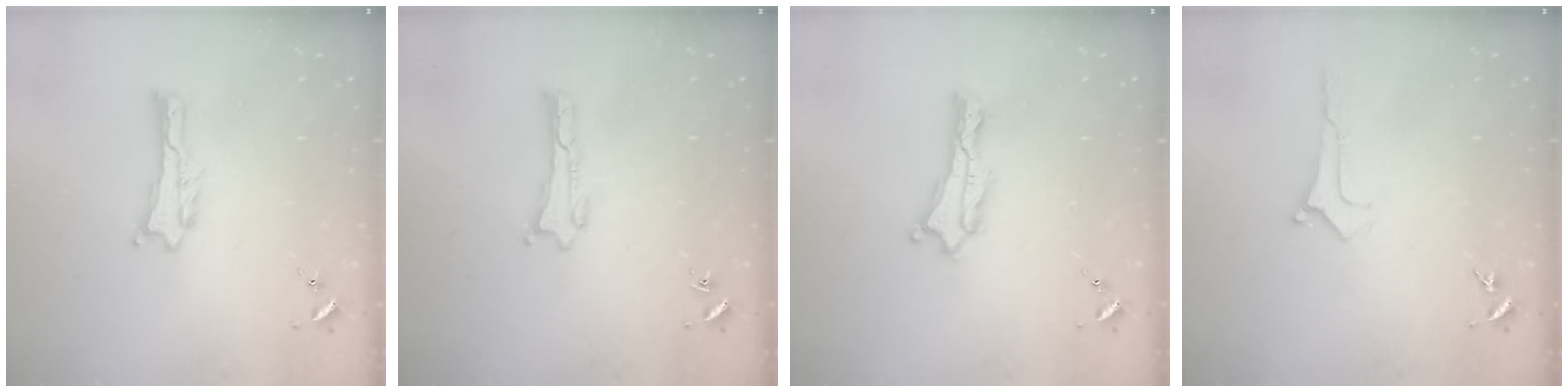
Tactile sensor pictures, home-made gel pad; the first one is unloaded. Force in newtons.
{"total": 0.0}
{"total": 0.7, "press": 0.7, "slide": 0.2}
{"total": 0.0}